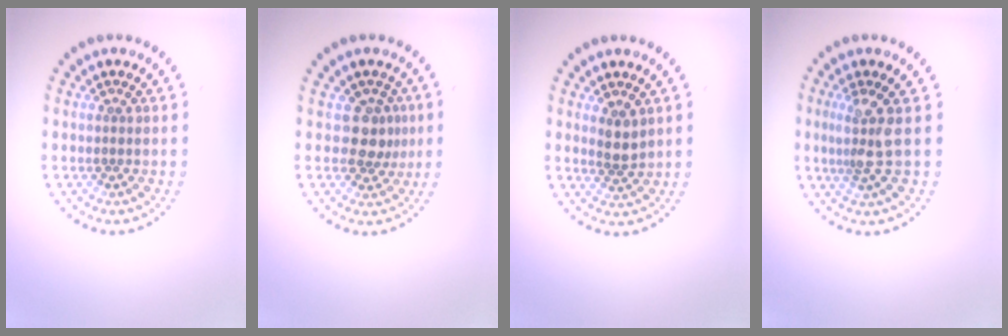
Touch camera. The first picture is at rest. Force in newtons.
{"total": 2.7, "press": 2.2, "slide": 1.5}
{"total": 1.9, "press": 1.6, "slide": 1.0}
{"total": 2.6, "press": 1.8, "slide": 1.8}